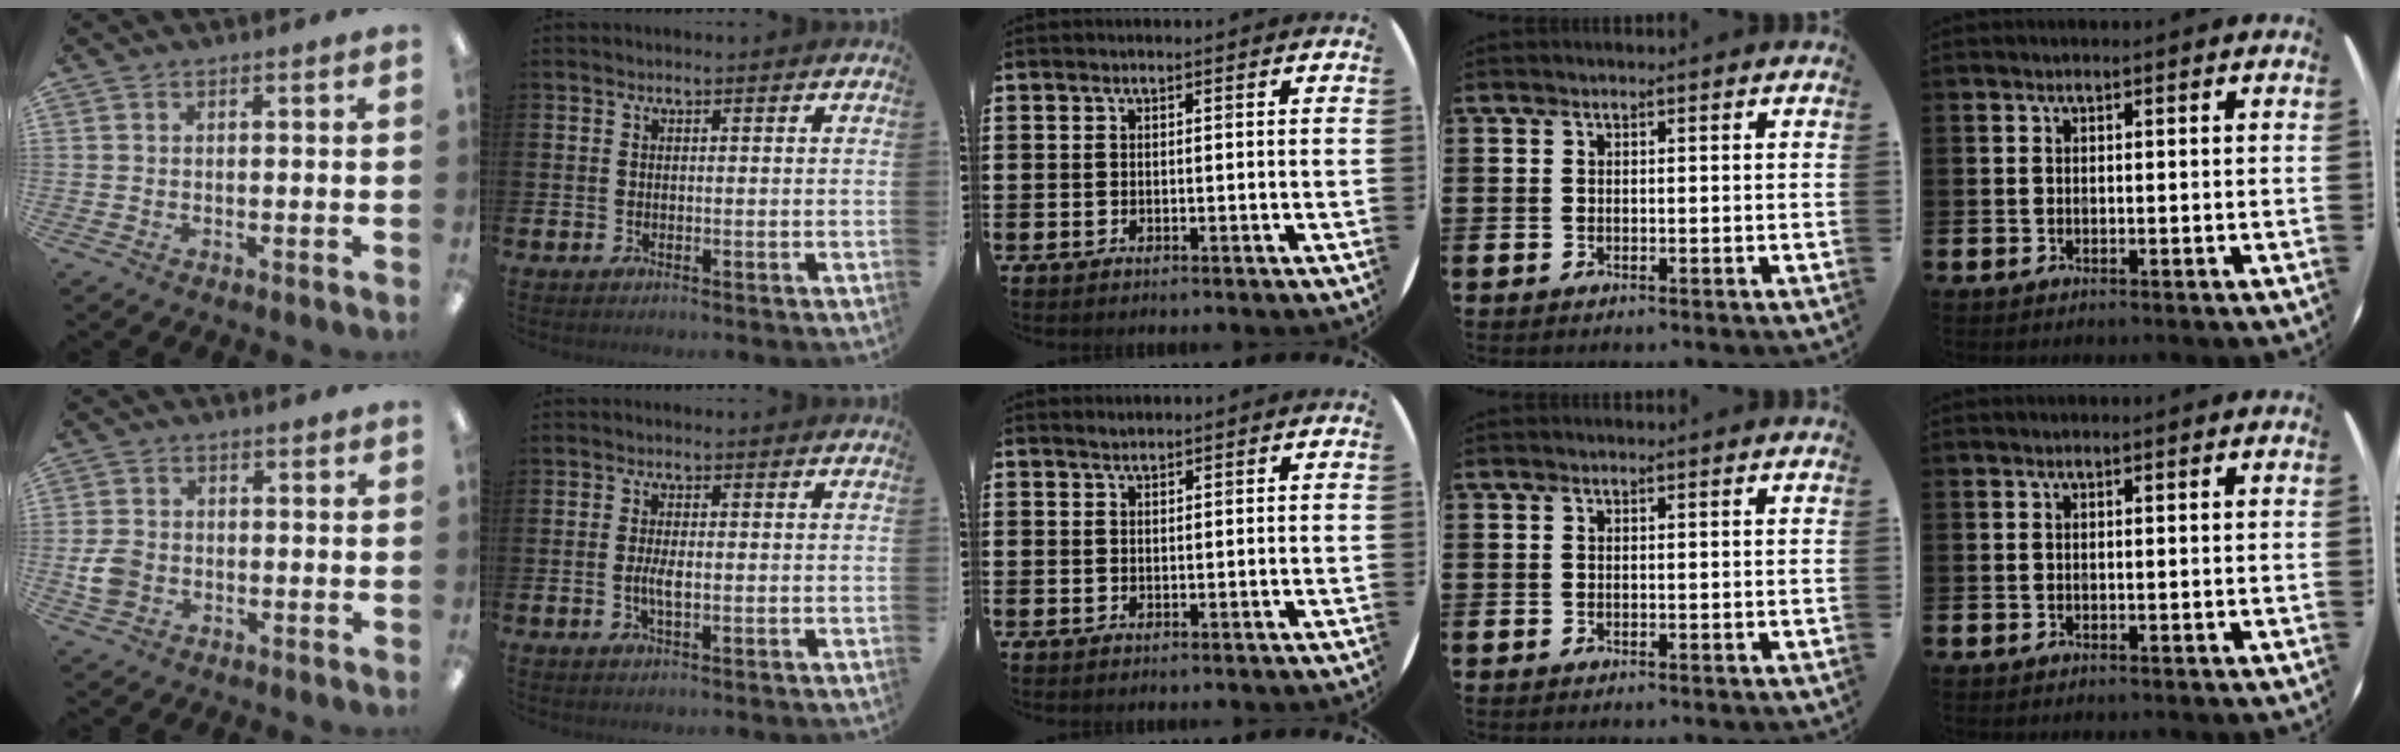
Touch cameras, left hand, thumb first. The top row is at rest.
{"thumb": {"total": 4.9, "force": [-1.4, 4.0, 2.6], "torque": [-0.054, 0.007, -0.025]}, "index": {"total": 2.4, "force": [-0.2, 0.9, 2.3], "torque": [-0.034, -0.002, -0.007]}, "middle": {"total": 0.9, "force": [0.9, 0.1, 0.2], "torque": [-0.005, 0.001, 0.017]}}